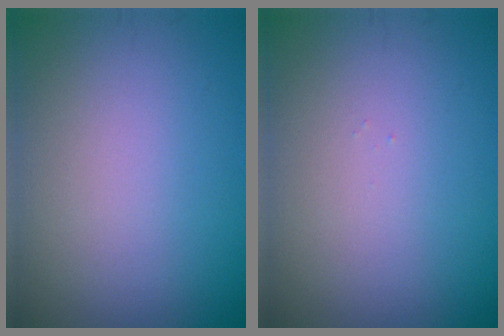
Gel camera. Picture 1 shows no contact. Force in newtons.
{"total": 0.0}